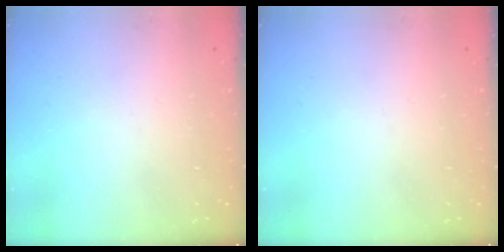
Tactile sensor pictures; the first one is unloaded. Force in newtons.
{"total": 0.0}